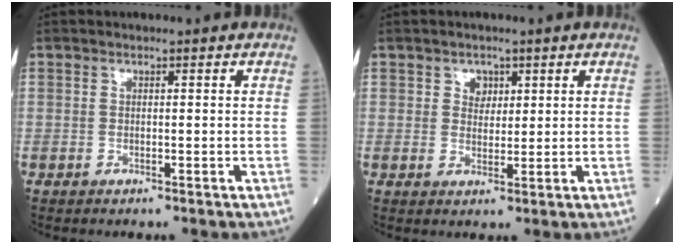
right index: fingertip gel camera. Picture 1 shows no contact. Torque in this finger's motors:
{"motor_torque": [-0.11, -0.06, 0.01, 0.02]}